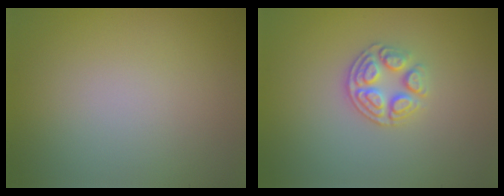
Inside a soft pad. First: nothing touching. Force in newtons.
{"total": 3.3, "press": 2.9, "slide": 1.6}